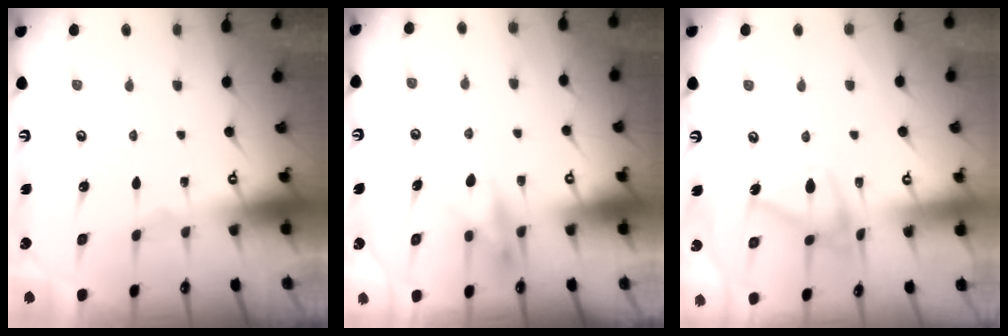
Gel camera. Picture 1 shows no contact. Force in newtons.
{"total": 7.6, "press": 7.6, "slide": 0.9}
{"total": 15.0, "press": 15.0, "slide": 0.4}